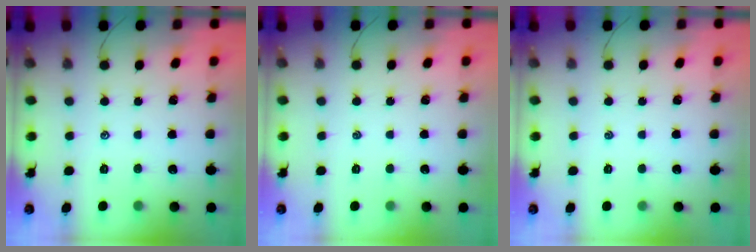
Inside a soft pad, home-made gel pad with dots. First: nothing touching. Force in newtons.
{"total": 0.0}
{"total": 0.0}